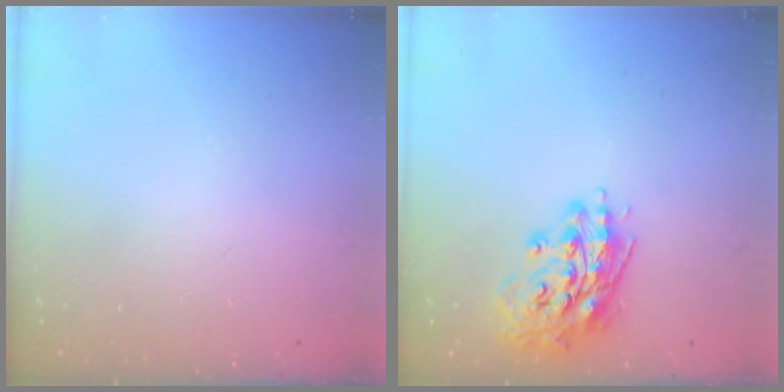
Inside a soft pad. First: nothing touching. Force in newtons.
{"total": 14.8, "press": 14.6, "slide": 2.5}